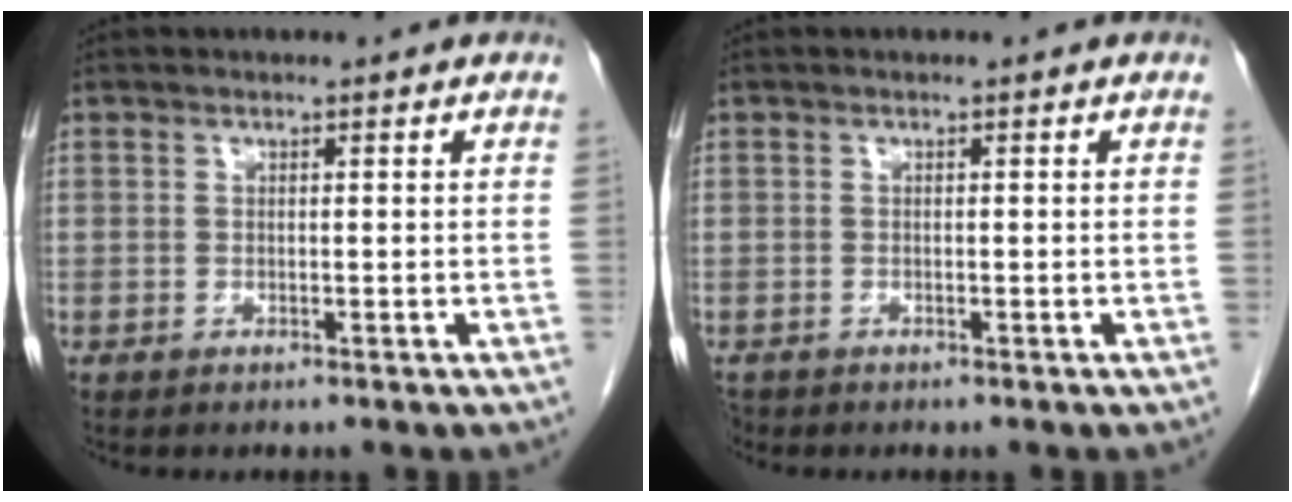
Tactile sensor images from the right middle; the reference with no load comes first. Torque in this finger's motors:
{"motor_torque": [0.00, -0.06, -0.04, -0.02]}